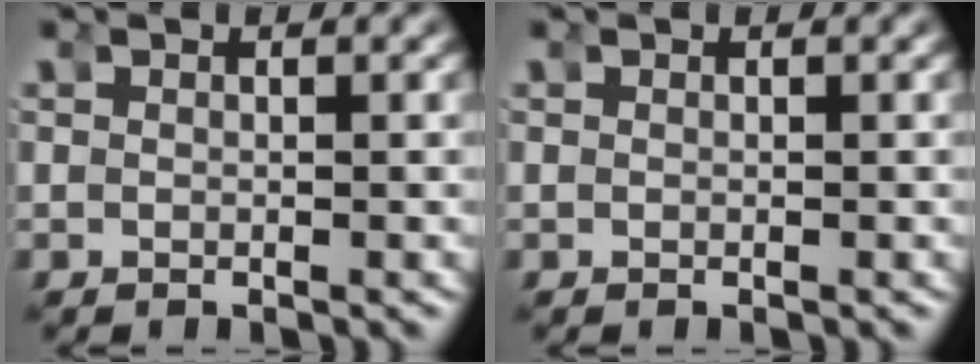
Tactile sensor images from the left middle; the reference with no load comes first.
{"total": 0.0}